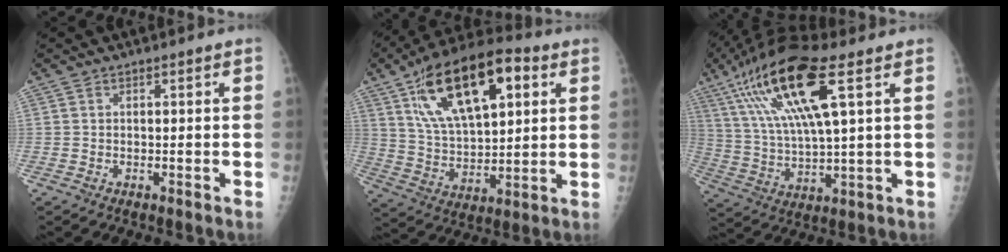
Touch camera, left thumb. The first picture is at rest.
{"total": 21.9, "force": [9.1, 10.1, 17.2], "torque": [-0.269, -0.012, 0.158]}
{"total": 19.1, "force": [8.3, 4.5, 16.6], "torque": [-0.336, -0.010, 0.153]}